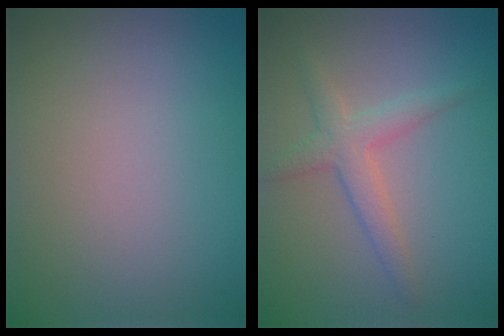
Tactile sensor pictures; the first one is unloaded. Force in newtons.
{"total": 2.6, "press": 2.6, "slide": 0.1}